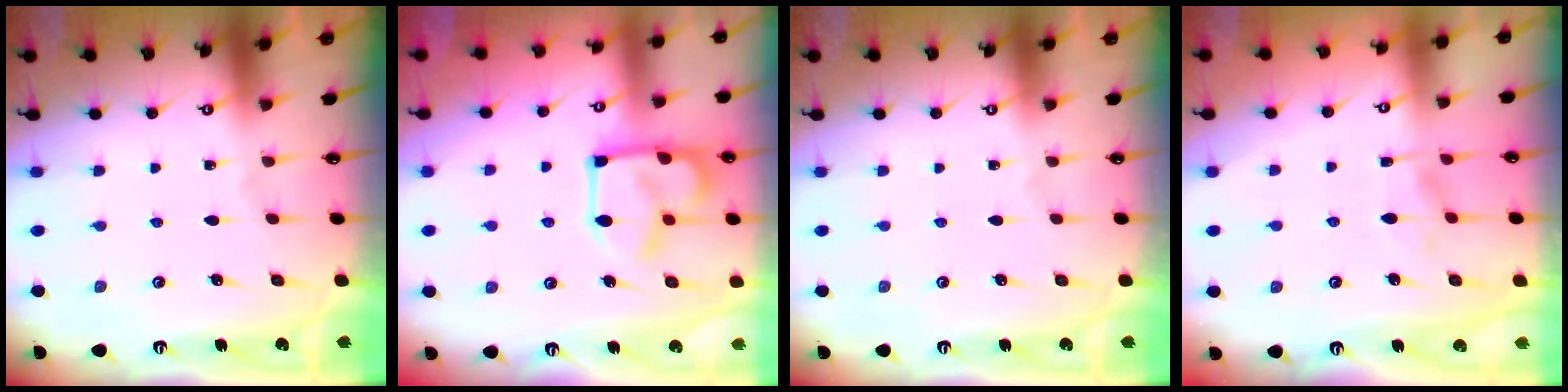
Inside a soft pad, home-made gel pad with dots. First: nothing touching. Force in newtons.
{"total": 14.8, "press": 14.8, "slide": 1.0}
{"total": 0.0}
{"total": 1.7, "press": 1.2, "slide": 1.2}